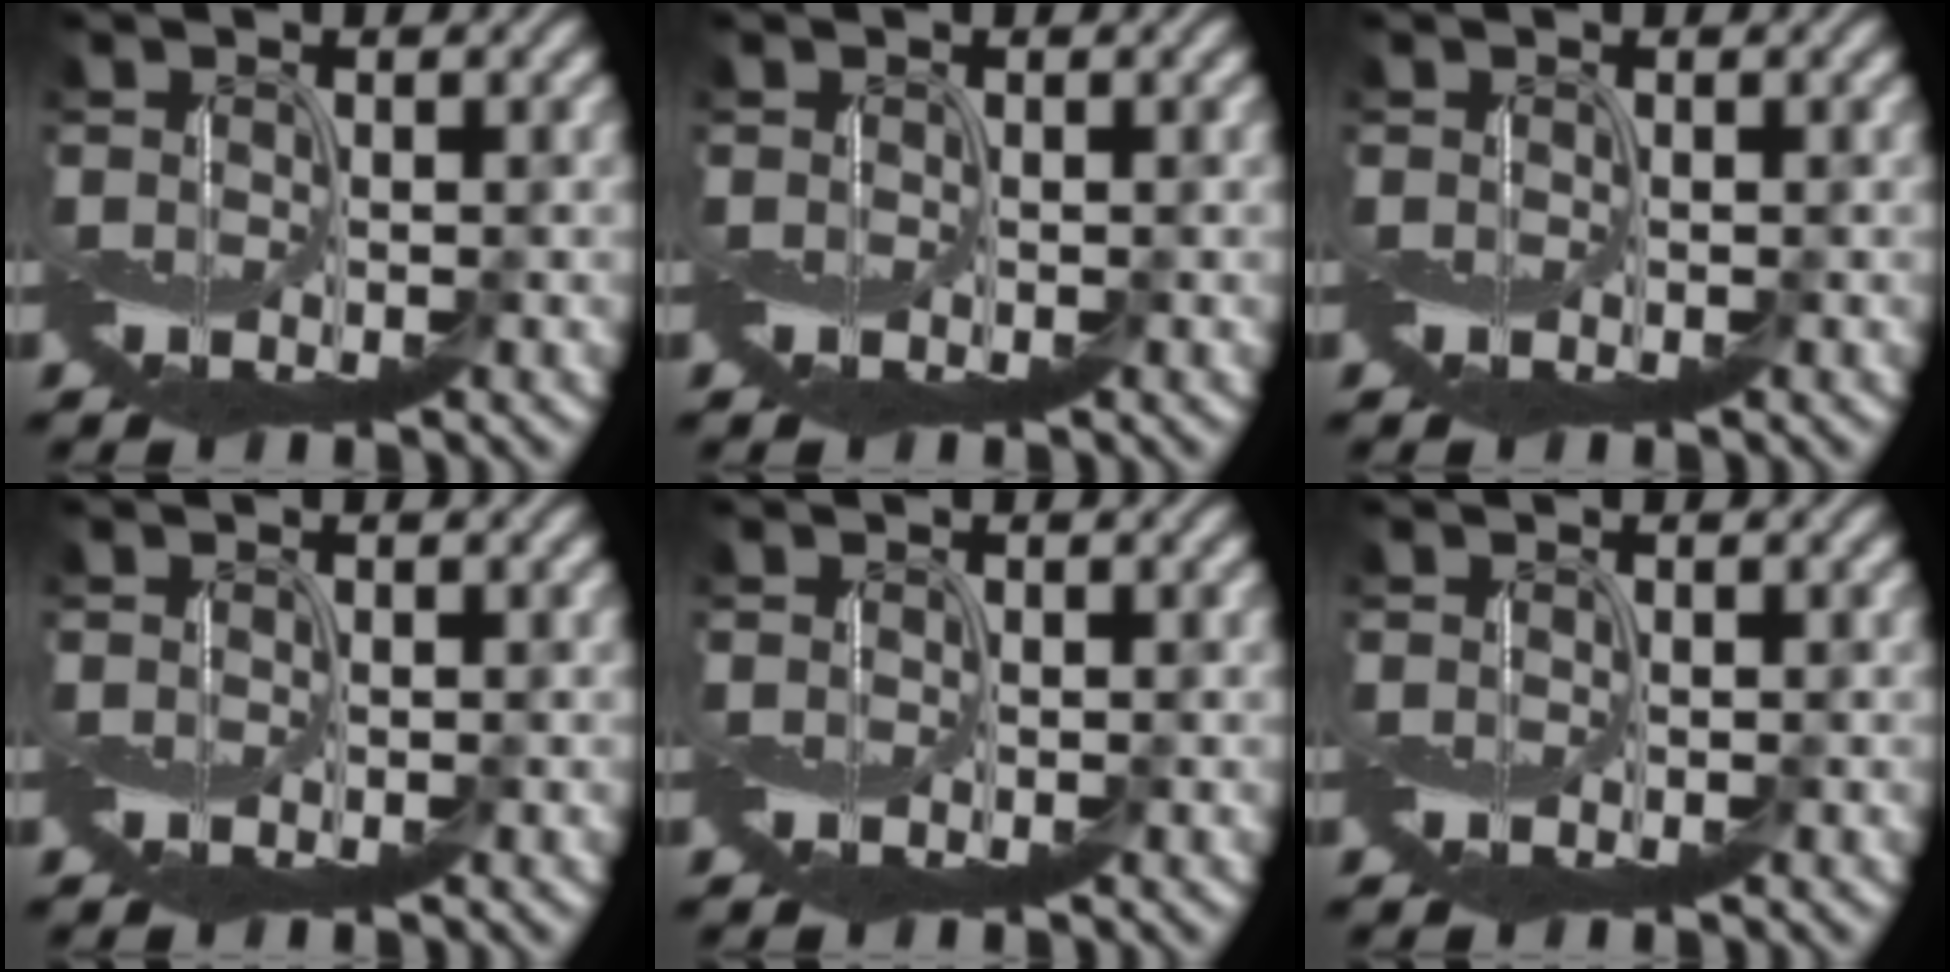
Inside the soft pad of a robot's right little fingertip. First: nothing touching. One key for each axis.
{"total": 0.0}
{"total": 0.0}
{"total": 0.0}
{"total": 0.0}
{"total": 0.0}